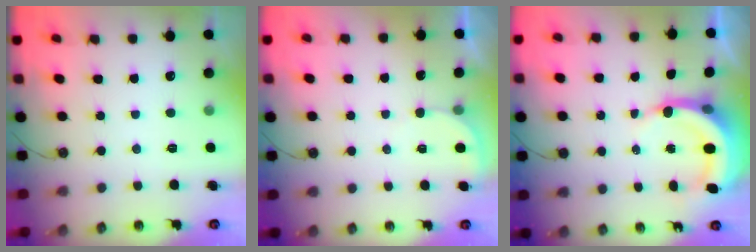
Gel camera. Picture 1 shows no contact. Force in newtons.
{"total": 1.9, "press": 1.9, "slide": 0.1}
{"total": 7.3, "press": 7.1, "slide": 1.9}